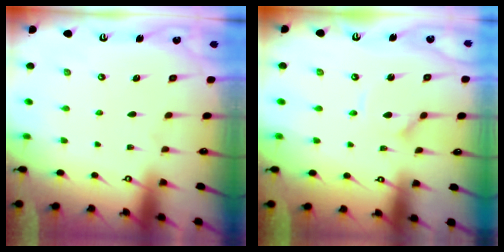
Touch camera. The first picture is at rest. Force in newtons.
{"total": 2.9, "press": 2.9, "slide": 0.1}